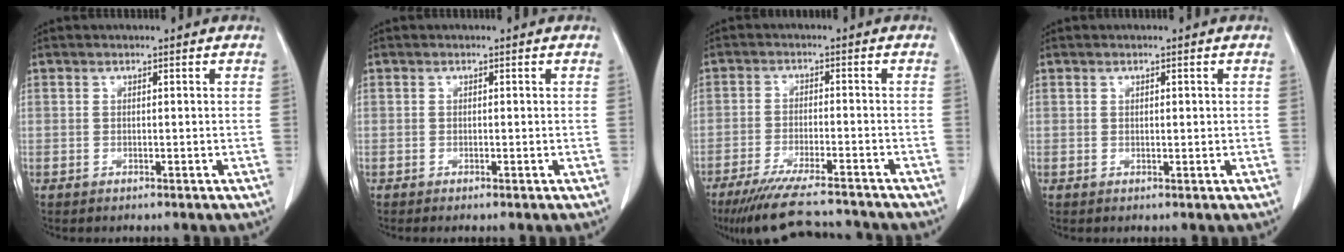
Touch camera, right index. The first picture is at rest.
{"total": 0.6, "force": [-0.4, 0.0, 0.4], "torque": [-0.012, -0.001, -0.005]}
{"total": 13.9, "force": [-12.6, 1.5, 5.6], "torque": [-0.099, -0.017, -0.191]}
{"total": 0.7, "force": [0.1, 0.3, 0.6], "torque": [-0.011, -0.001, 0.003]}